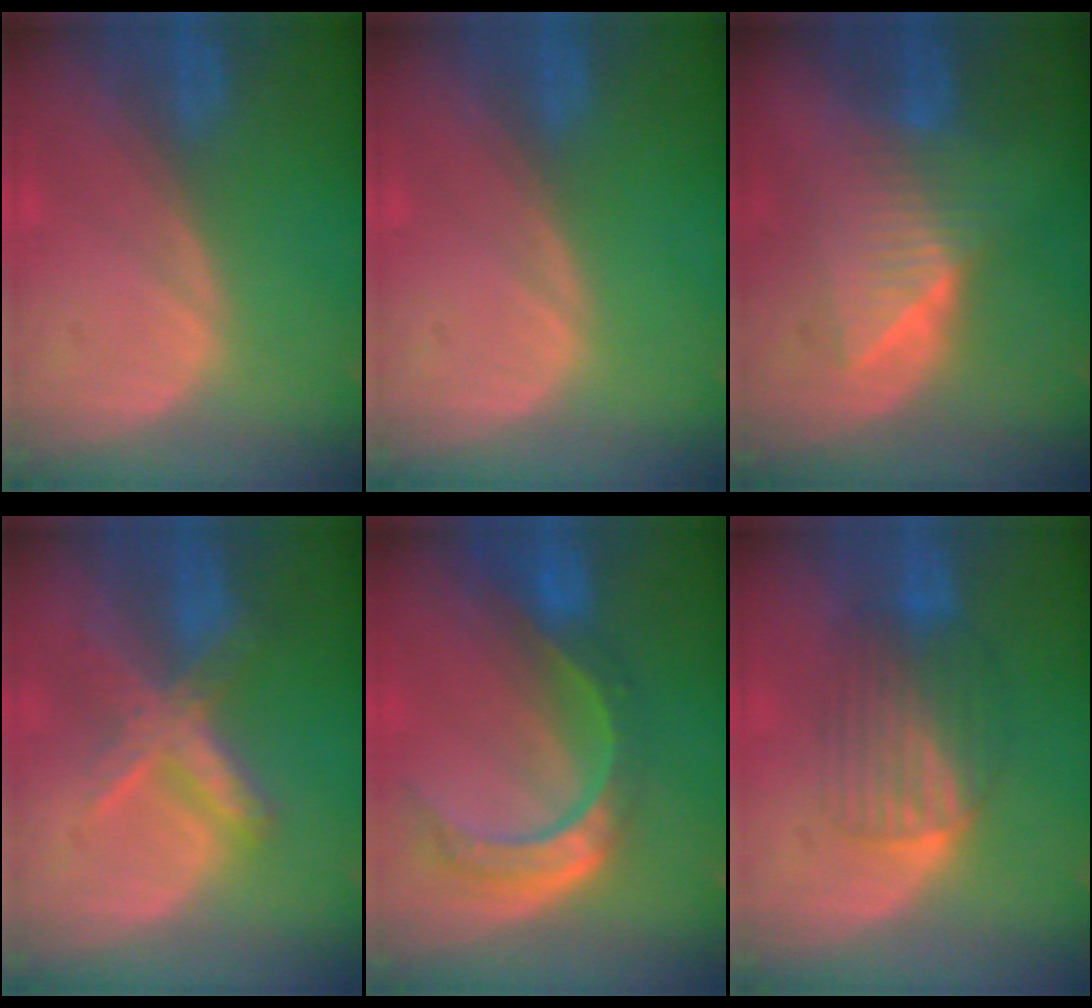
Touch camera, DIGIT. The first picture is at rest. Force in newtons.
{"total": 0.0}
{"total": 6.5, "press": 6.5, "slide": 0.6}
{"total": 7.2, "press": 6.2, "slide": 3.8}
{"total": 8.8, "press": 7.3, "slide": 4.9}
{"total": 6.4, "press": 6.3, "slide": 1.1}